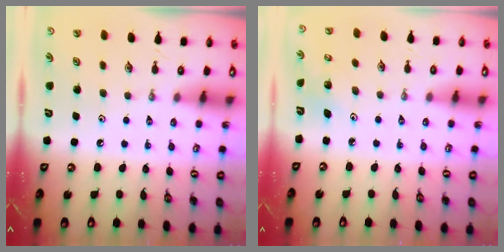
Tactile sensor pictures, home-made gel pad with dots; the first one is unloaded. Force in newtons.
{"total": 2.3, "press": 2.3, "slide": 0.2}